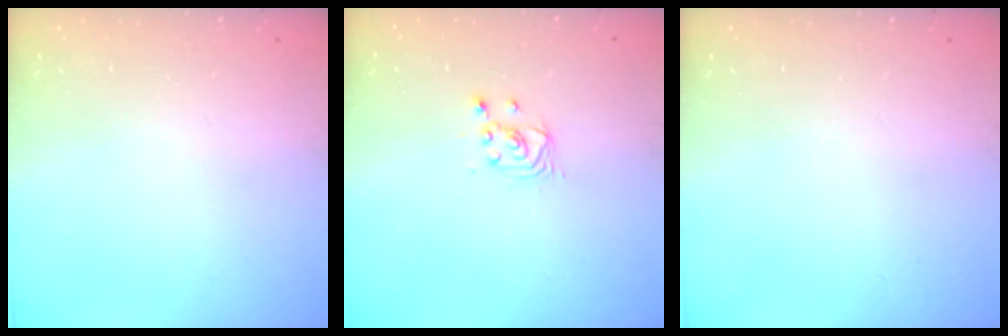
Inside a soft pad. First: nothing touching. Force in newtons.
{"total": 2.2, "press": 2.2, "slide": 0.3}
{"total": 0.0}